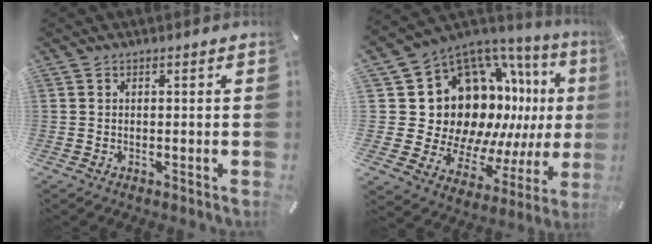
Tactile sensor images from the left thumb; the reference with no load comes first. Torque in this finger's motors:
{"motor_torque": [2.26, 2.30, 1.89, -0.47, 0.15]}